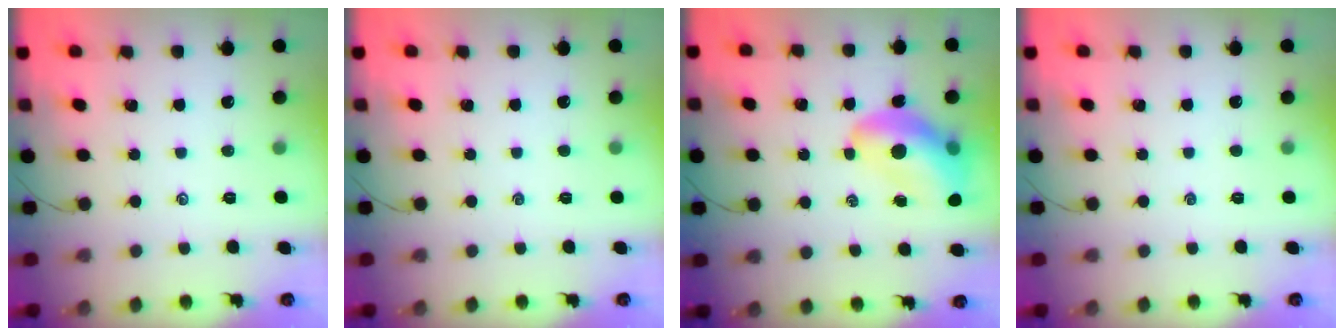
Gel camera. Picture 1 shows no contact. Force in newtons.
{"total": 0.0}
{"total": 13.2, "press": 12.6, "slide": 3.7}
{"total": 0.0}